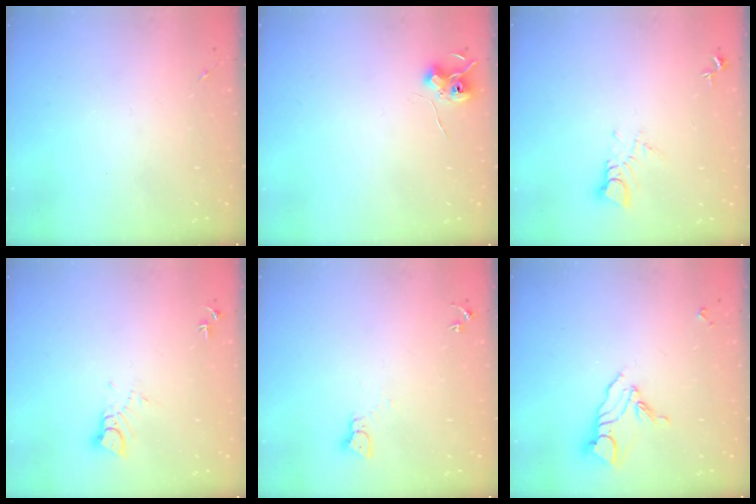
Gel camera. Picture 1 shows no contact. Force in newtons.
{"total": 6.9, "press": 6.9, "slide": 0.6}
{"total": 3.5, "press": 3.5, "slide": 0.2}
{"total": 3.6, "press": 3.6, "slide": 0.3}
{"total": 2.3, "press": 2.3, "slide": 0.2}
{"total": 9.9, "press": 9.8, "slide": 0.8}